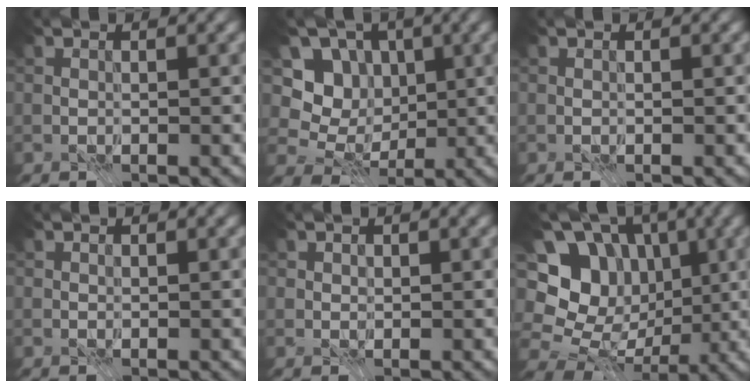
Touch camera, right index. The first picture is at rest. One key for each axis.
{"total": 7.0, "fx": 0.5, "fy": 6.2, "fz": 3.2, "tx": -0.057, "ty": 0.009, "tz": -0.017}
{"total": 0.0}
{"total": 0.0}
{"total": 0.9, "fx": 0.4, "fy": 0.7, "fz": 0.3, "tx": -0.007, "ty": -0.008, "tz": 0.017}
{"total": 12.6, "fx": 1.3, "fy": 10.9, "fz": 6.3, "tx": -0.127, "ty": 0.029, "tz": 0.004}